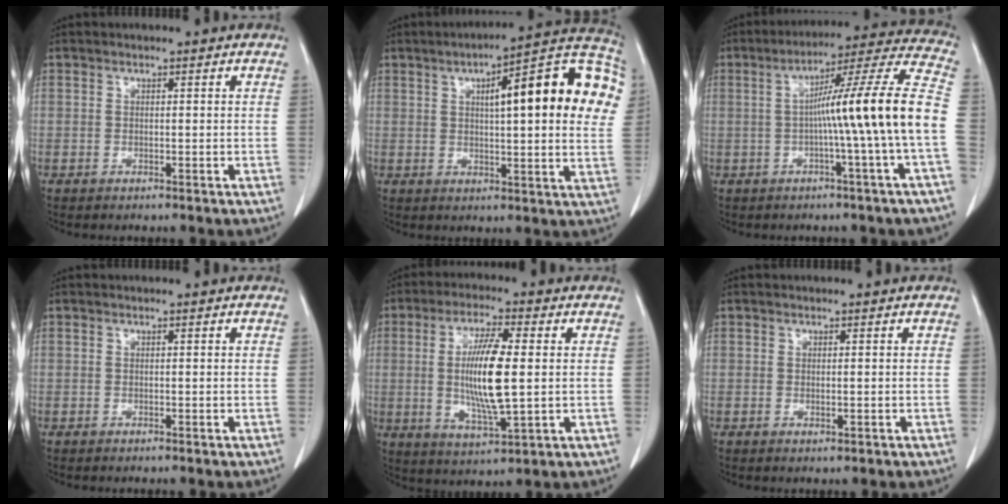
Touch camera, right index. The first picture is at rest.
{"total": 19.7, "force": [5.1, 3.7, 18.6], "torque": [-0.238, 0.038, 0.057]}
{"total": 16.0, "force": [-1.8, -2.3, 15.7], "torque": [-0.226, 0.018, -0.036]}
{"total": 0.0}
{"total": 11.6, "force": [0.4, 1.5, 11.5], "torque": [-0.225, -0.013, 0.008]}
{"total": 1.1, "force": [-0.3, 0.2, 1.0], "torque": [-0.017, -0.004, -0.002]}